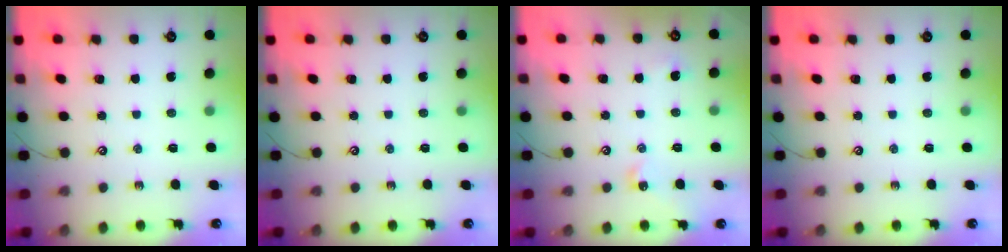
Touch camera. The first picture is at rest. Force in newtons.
{"total": 0.0}
{"total": 4.8, "press": 4.7, "slide": 0.7}
{"total": 0.0}